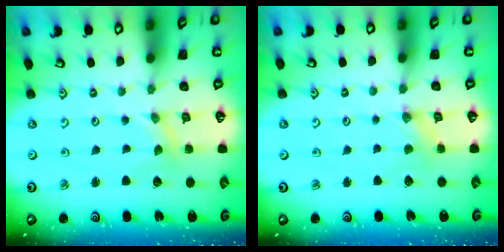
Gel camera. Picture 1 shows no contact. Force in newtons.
{"total": 0.6, "press": 0.6, "slide": 0.2}